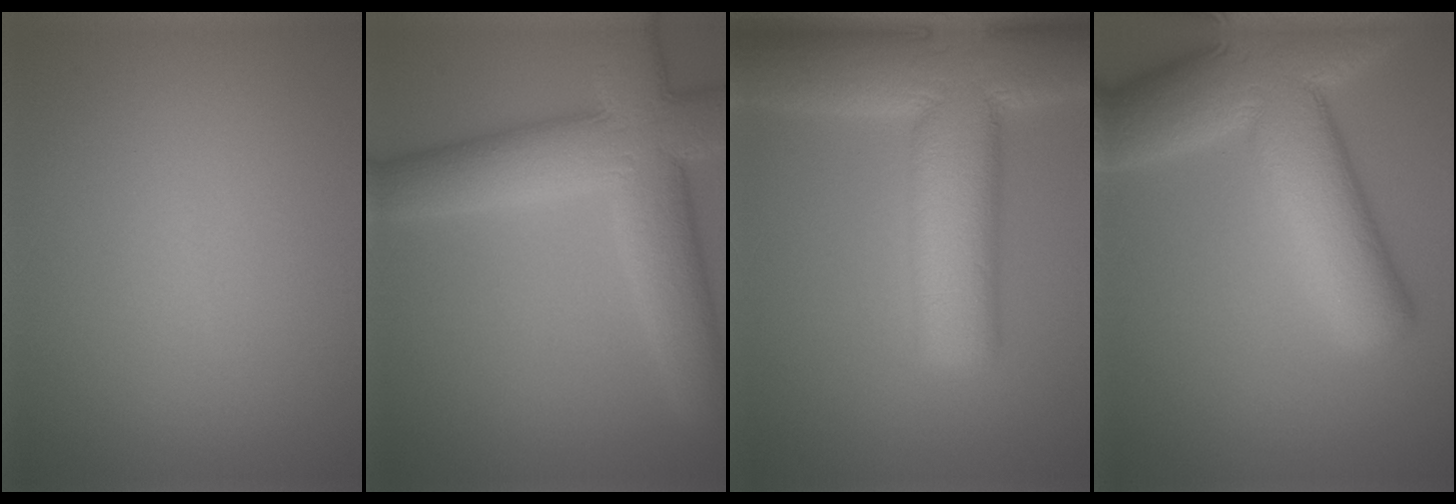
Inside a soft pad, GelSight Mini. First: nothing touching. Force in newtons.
{"total": 10.2, "press": 10.2, "slide": 0.9}
{"total": 13.2, "press": 13.2, "slide": 0.9}
{"total": 12.0, "press": 12.0, "slide": 0.8}